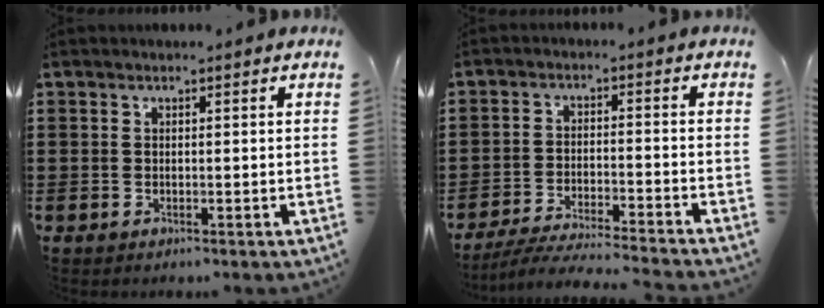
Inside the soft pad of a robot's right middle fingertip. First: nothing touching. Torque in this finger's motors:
{"motor_torque": [0.02, 0.38, 0.06, 0.01]}